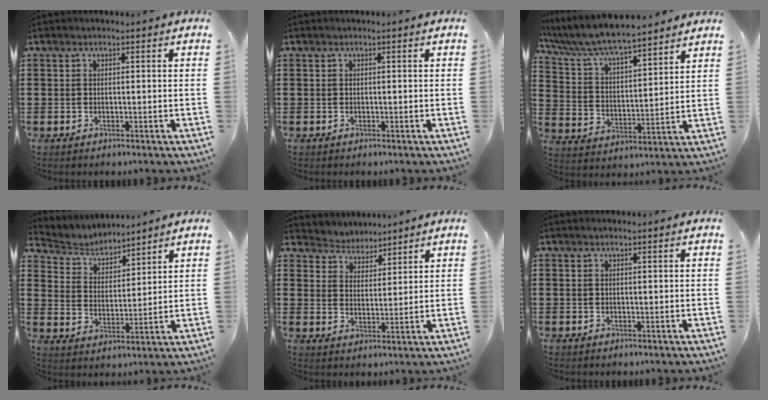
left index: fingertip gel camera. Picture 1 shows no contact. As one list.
[{"total": 0.0}, {"total": 6.8, "force": [6.3, 0.6, 2.5], "torque": [-0.077, -0.038, 0.105]}, {"total": 4.3, "force": [4.1, 1.0, 0.0], "torque": [-0.025, -0.020, 0.071]}, {"total": 3.7, "force": [3.5, 1.0, -0.9], "torque": [-0.004, -0.015, 0.062]}, {"total": 0.6, "force": [0.3, -0.1, 0.5], "torque": [-0.009, -0.003, 0.006]}]